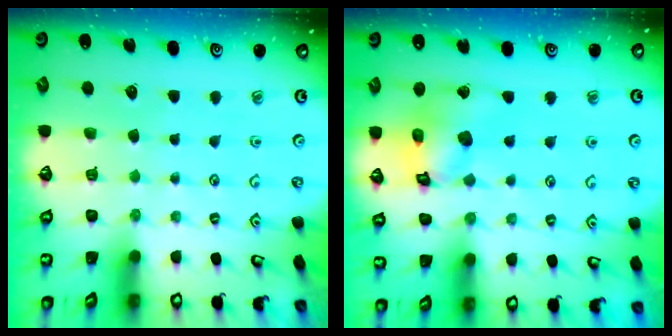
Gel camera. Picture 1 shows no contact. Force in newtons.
{"total": 14.4, "press": 14.3, "slide": 2.2}